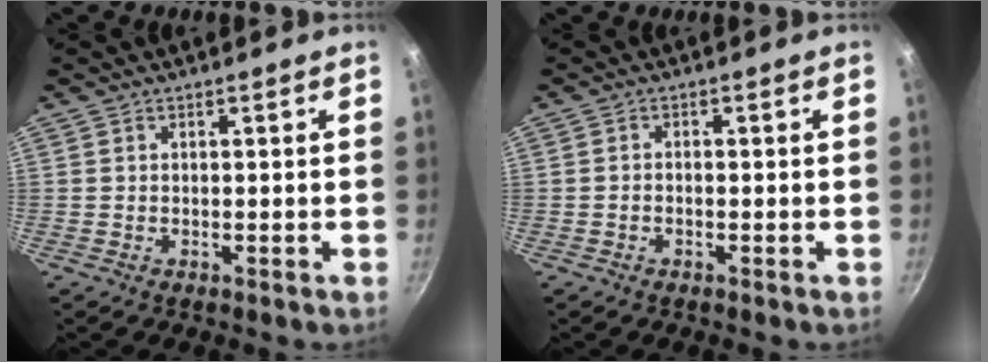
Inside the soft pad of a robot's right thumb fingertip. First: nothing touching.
{"total": 0.9, "force": [-0.5, 0.5, 0.6], "torque": [-0.014, 0.006, -0.011]}